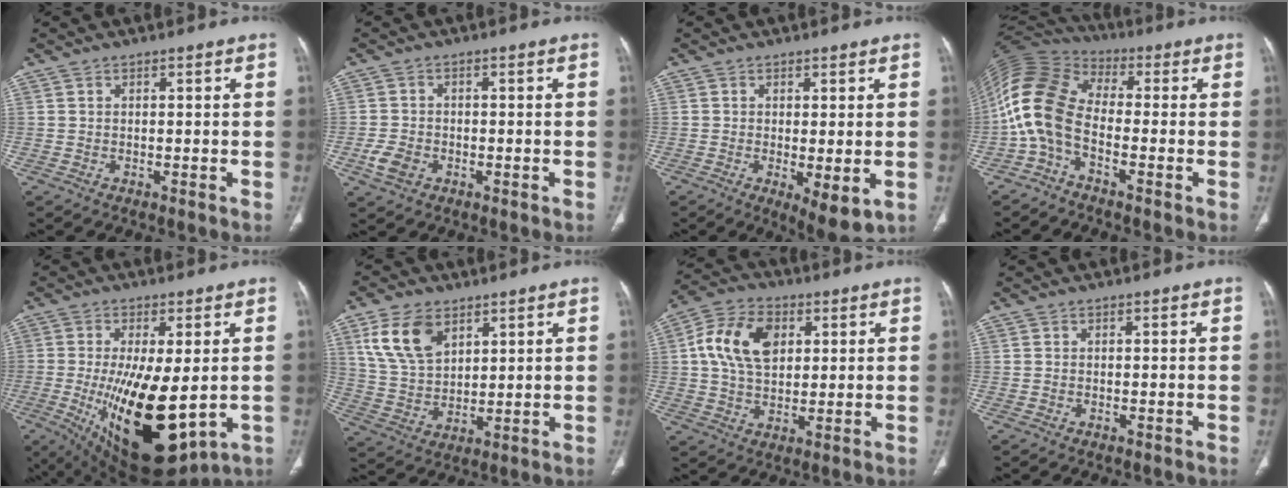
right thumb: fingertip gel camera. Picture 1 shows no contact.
{"total": 4.3, "force": [-1.6, 3.2, 2.4], "torque": [-0.044, 0.008, -0.026]}
{"total": 6.5, "force": [-1.4, 2.2, 6.0], "torque": [-0.093, -0.022, -0.016]}
{"total": 12.2, "force": [-2.8, 7.1, 9.5], "torque": [-0.208, 0.053, -0.071]}
{"total": 20.8, "force": [-3.1, 8.4, 18.8], "torque": [-0.329, -0.031, -0.020]}
{"total": 11.2, "force": [5.5, 6.8, 7.0], "torque": [-0.120, -0.017, 0.117]}
{"total": 12.6, "force": [3.0, 8.4, 9.0], "torque": [-0.155, 0.008, 0.048]}
{"total": 0.0}